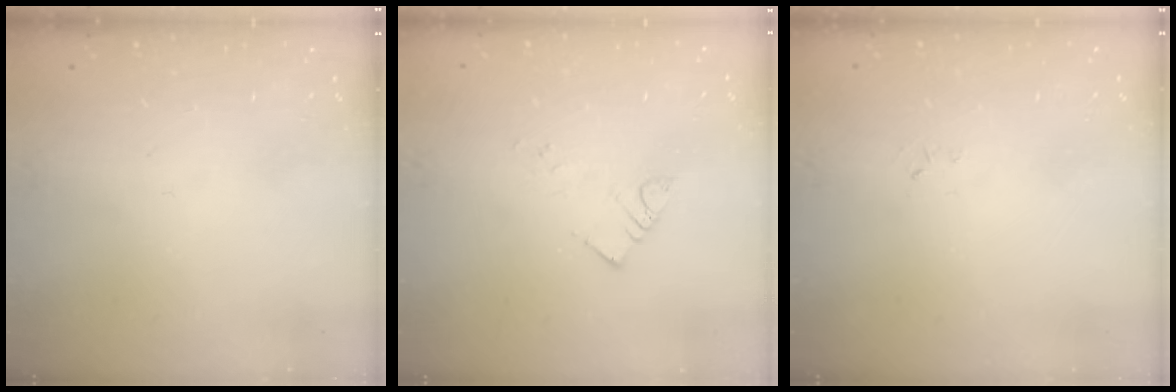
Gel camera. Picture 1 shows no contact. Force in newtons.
{"total": 4.4, "press": 4.4, "slide": 0.1}
{"total": 2.6, "press": 2.6, "slide": 0.4}